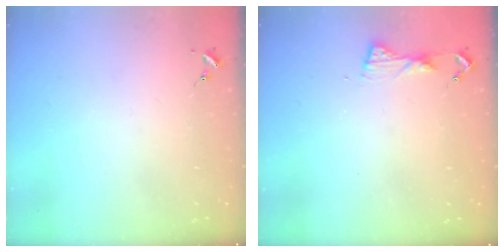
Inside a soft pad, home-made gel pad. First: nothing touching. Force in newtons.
{"total": 5.3, "press": 5.3, "slide": 0.6}